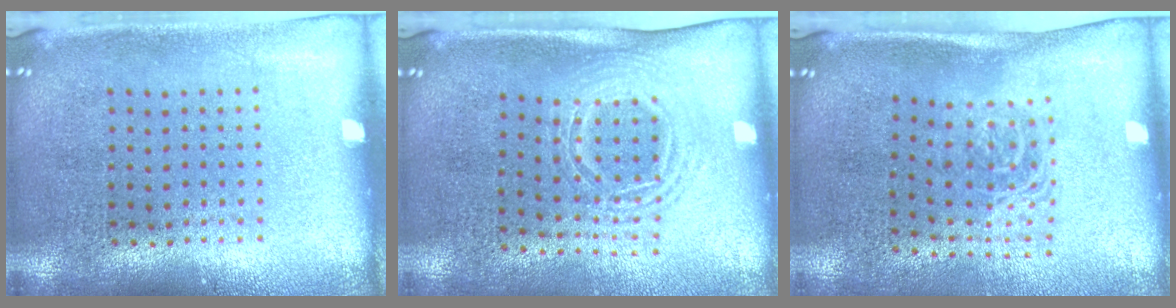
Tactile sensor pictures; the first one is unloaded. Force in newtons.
{"total": 1.6, "press": 1.2, "slide": 1.0}
{"total": 1.7, "press": 1.1, "slide": 1.3}